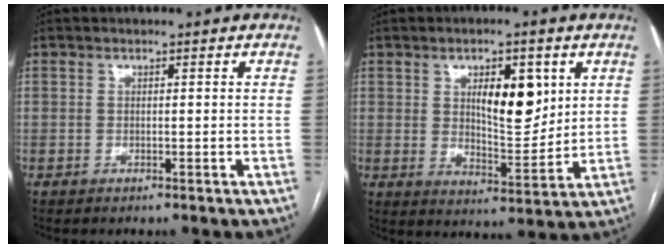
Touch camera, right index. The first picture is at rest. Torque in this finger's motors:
{"motor_torque": [0.30, 0.14, 0.21, 0.07]}